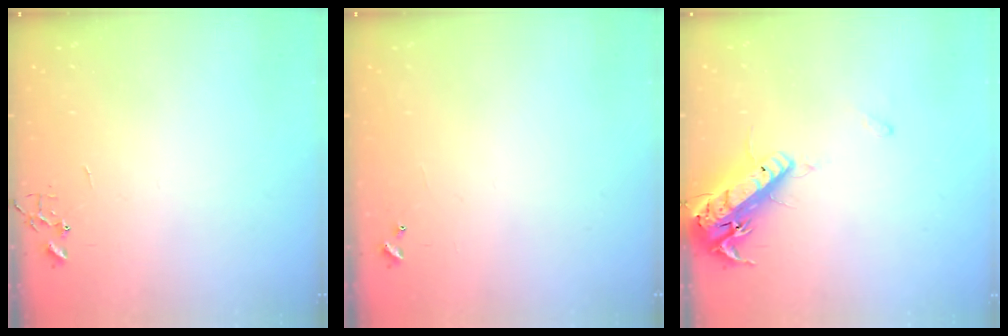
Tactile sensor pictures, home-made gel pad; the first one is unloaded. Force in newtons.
{"total": 3.7, "press": 3.6, "slide": 0.4}
{"total": 17.3, "press": 16.9, "slide": 3.7}